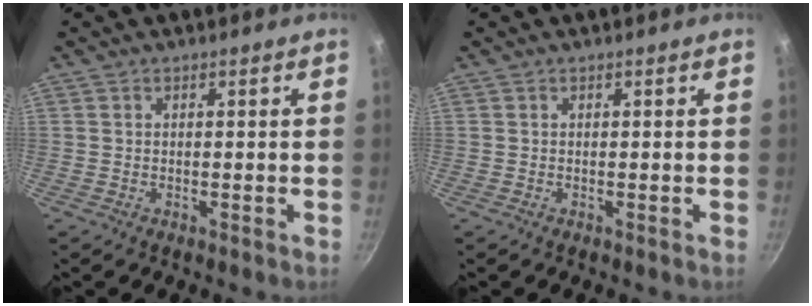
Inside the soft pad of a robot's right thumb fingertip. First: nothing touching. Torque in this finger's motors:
{"motor_torque": [0.00, 0.00, 0.00, 0.00, 0.00]}